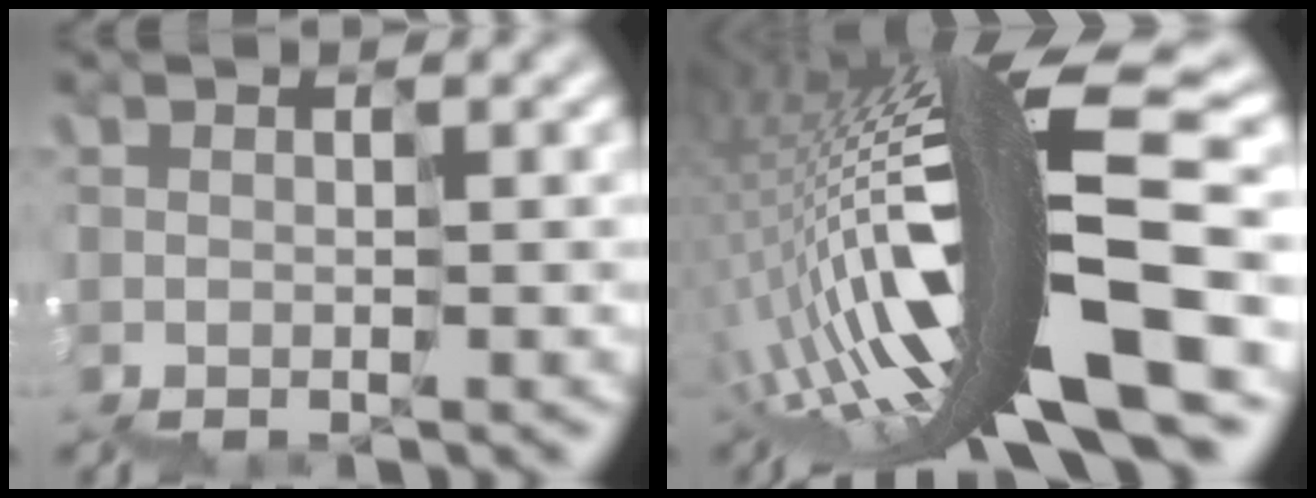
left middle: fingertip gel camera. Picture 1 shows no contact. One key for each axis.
{"total": 15.2, "fx": -2.1, "fy": 2.8, "fz": 14.8, "tx": -0.268, "ty": 0.049, "tz": -0.039}